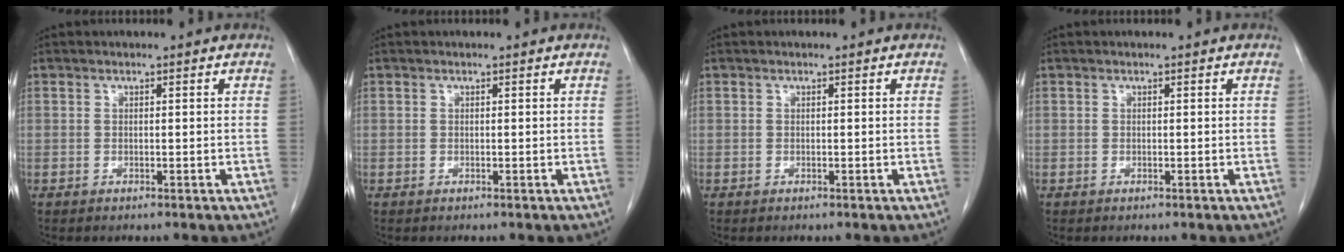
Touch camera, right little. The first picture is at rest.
{"total": 0.0}
{"total": 0.0}
{"total": 0.0}